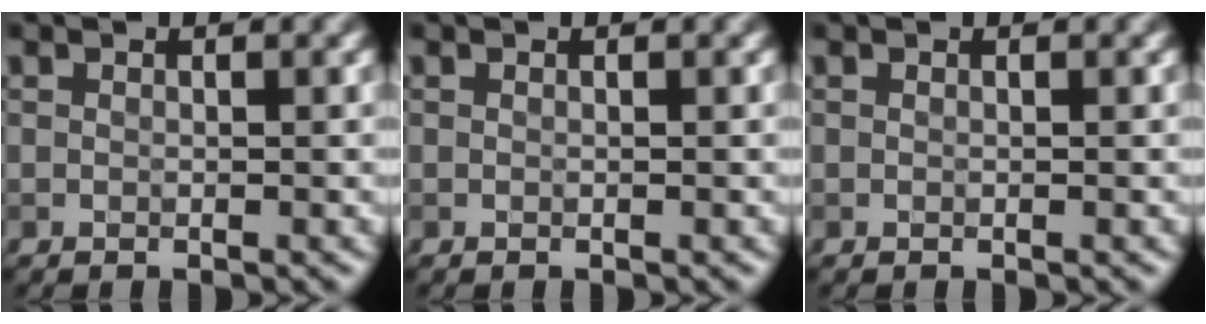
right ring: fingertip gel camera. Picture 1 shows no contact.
{"total": 0.0}
{"total": 0.0}